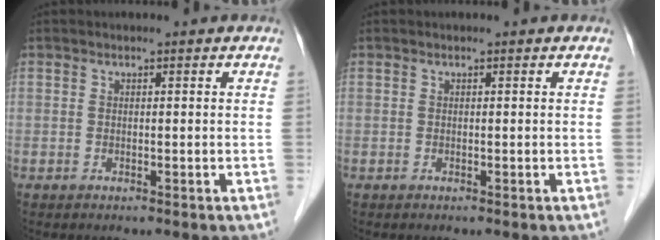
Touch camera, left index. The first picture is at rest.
{"total": 0.0}